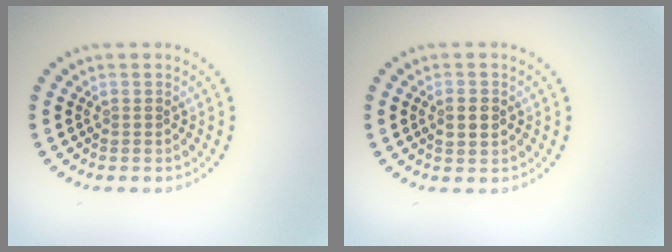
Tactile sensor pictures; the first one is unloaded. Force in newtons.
{"total": 1.8, "press": 1.8, "slide": 0.3}